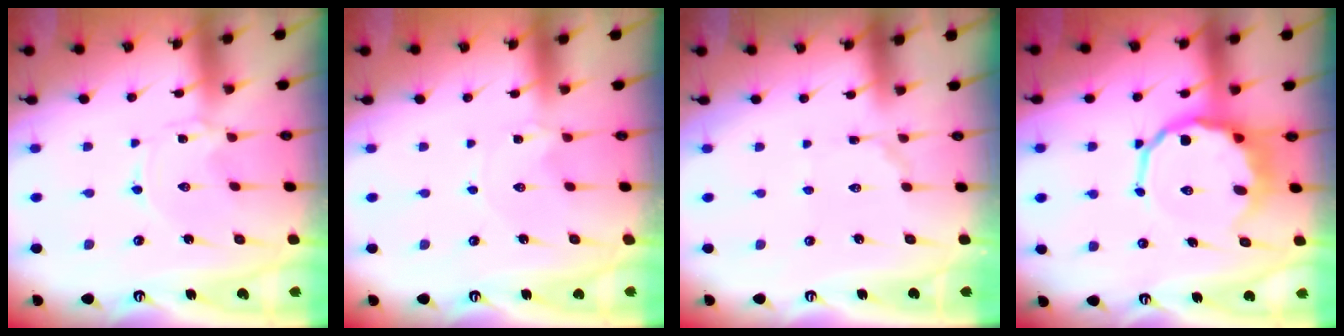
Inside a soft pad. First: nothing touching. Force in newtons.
{"total": 0.0}
{"total": 3.0, "press": 2.9, "slide": 0.3}
{"total": 10.4, "press": 10.0, "slide": 3.1}